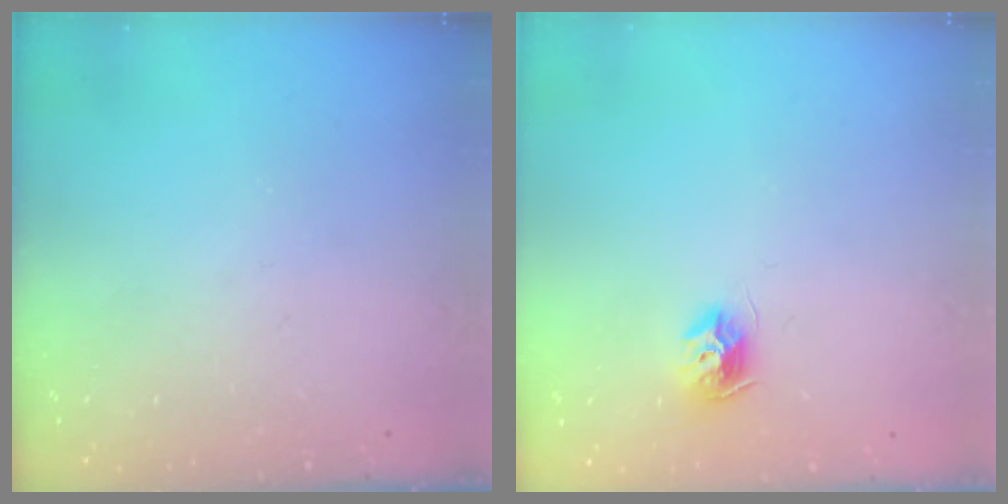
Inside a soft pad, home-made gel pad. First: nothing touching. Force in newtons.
{"total": 8.7, "press": 8.7, "slide": 0.0}